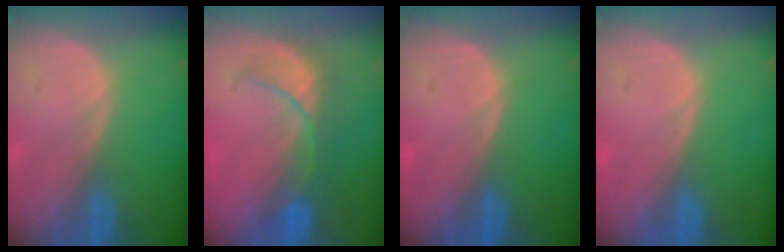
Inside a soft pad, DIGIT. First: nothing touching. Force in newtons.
{"total": 5.9, "press": 5.9, "slide": 0.8}
{"total": 0.0}
{"total": 0.0}